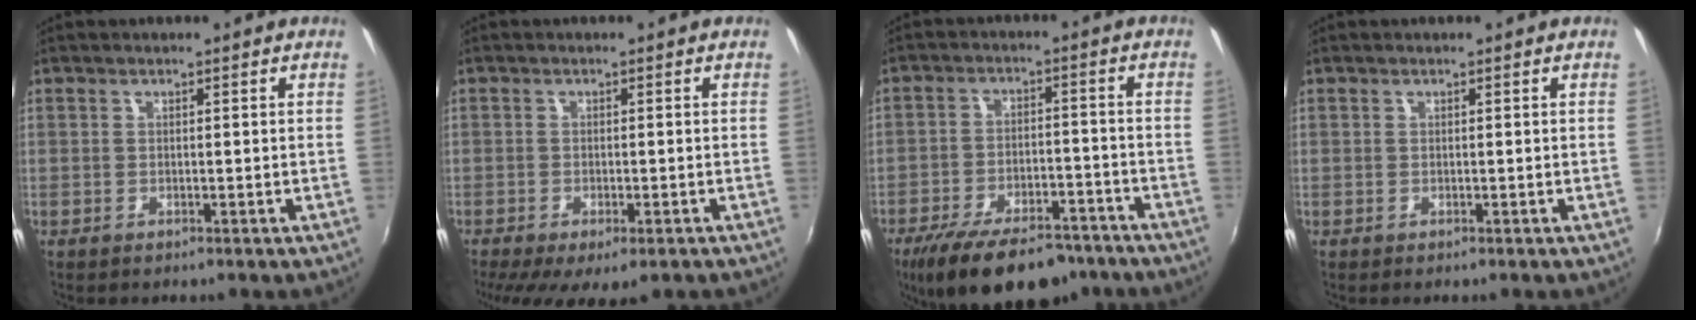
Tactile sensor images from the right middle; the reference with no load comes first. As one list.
[{"total": 9.4, "force": [-5.9, 3.3, 6.6], "torque": [-0.135, -0.042, -0.086]}, {"total": 18.7, "force": [-14.1, 7.1, 9.9], "torque": [-0.191, -0.022, -0.207]}, {"total": 0.0}]